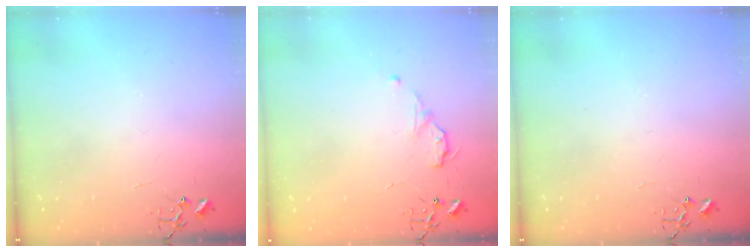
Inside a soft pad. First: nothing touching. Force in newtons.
{"total": 5.2, "press": 5.2, "slide": 0.7}
{"total": 0.0}